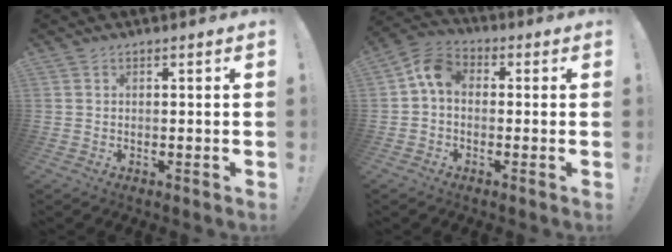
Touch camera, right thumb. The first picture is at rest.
{"total": 7.4, "force": [0.6, 5.3, 5.2], "torque": [-0.103, 0.010, 0.015]}